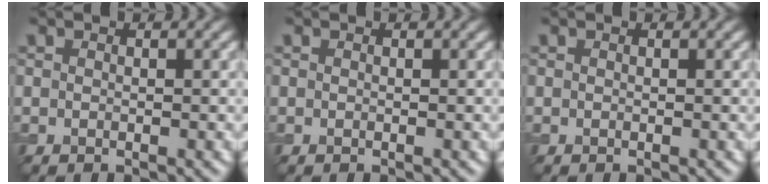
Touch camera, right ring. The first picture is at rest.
{"total": 0.0}
{"total": 0.0}